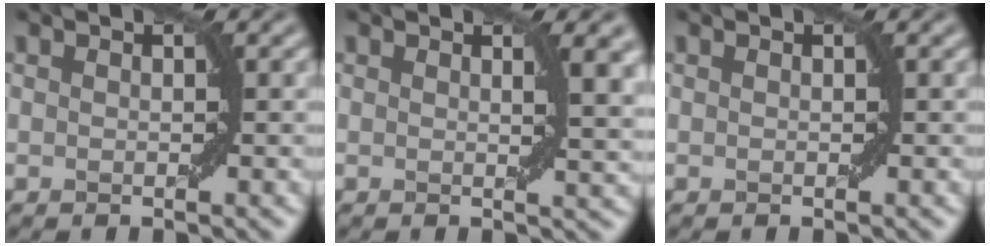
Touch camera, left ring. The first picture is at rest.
{"total": 3.0, "force": [1.2, 0.7, 2.6], "torque": [-0.025, -0.003, 0.018]}
{"total": 0.0}